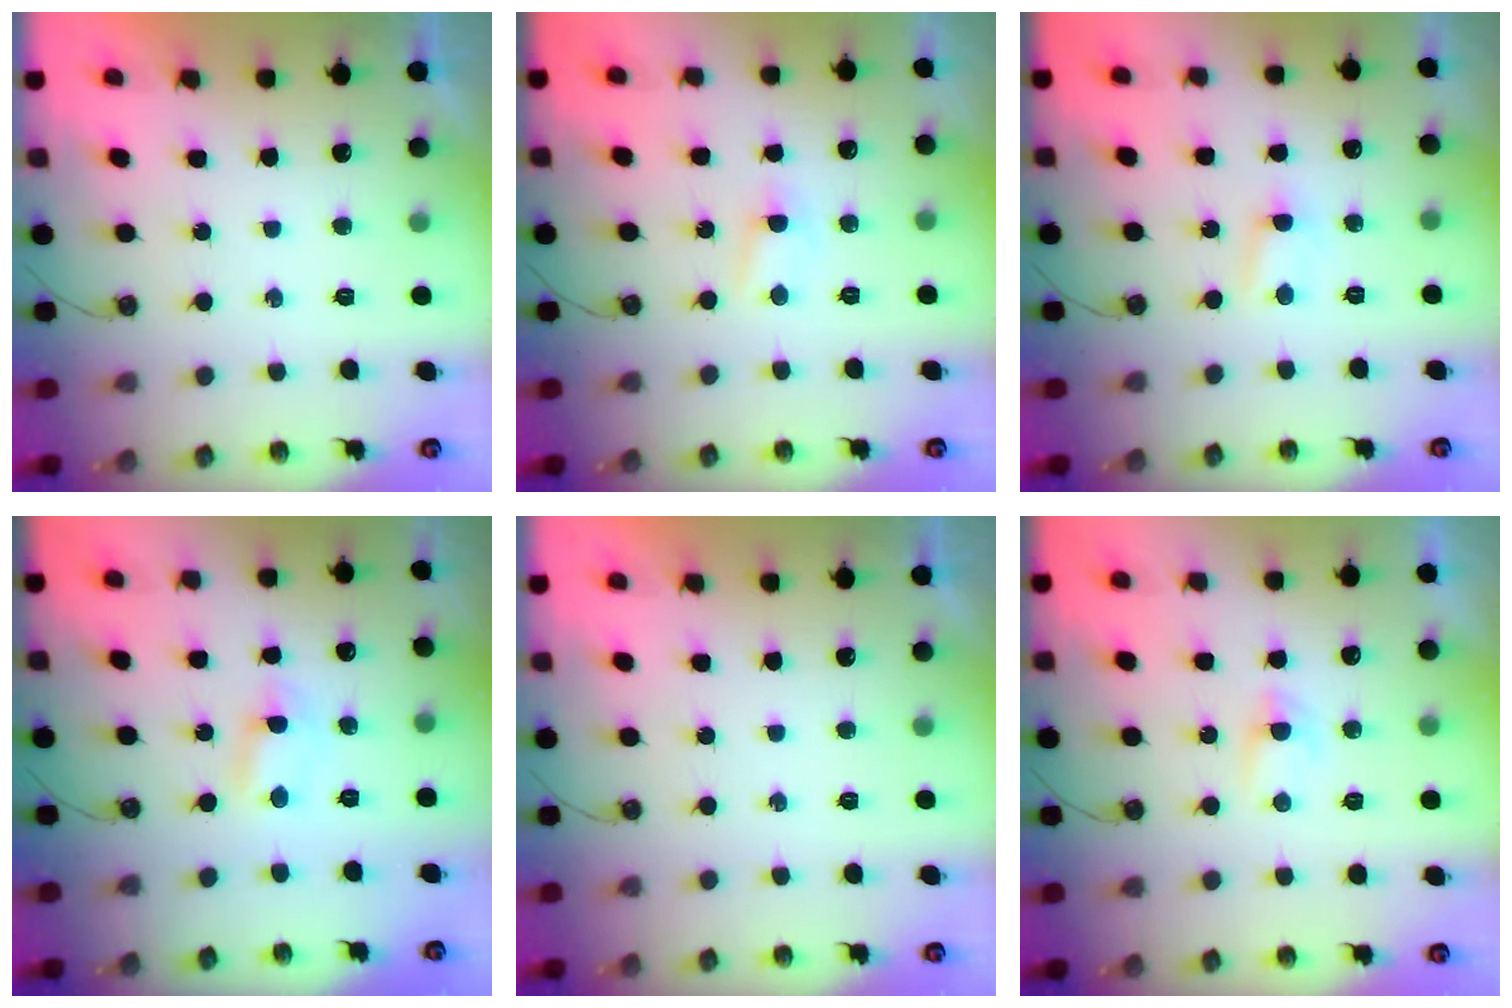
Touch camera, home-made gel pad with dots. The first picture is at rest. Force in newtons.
{"total": 2.9, "press": 2.8, "slide": 0.4}
{"total": 2.8, "press": 2.8, "slide": 0.3}
{"total": 1.6, "press": 1.5, "slide": 0.2}
{"total": 0.0}
{"total": 2.5, "press": 2.5, "slide": 0.4}